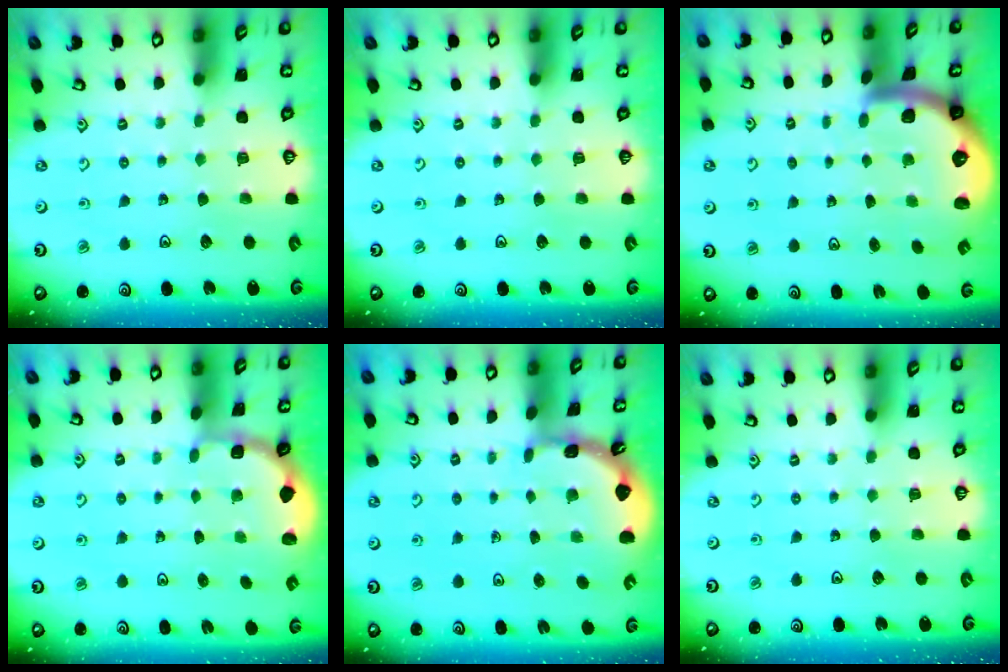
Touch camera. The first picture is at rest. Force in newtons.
{"total": 0.0}
{"total": 2.5, "press": 2.5, "slide": 0.6}
{"total": 1.9, "press": 1.8, "slide": 0.7}
{"total": 1.6, "press": 1.6, "slide": 0.1}
{"total": 0.0}